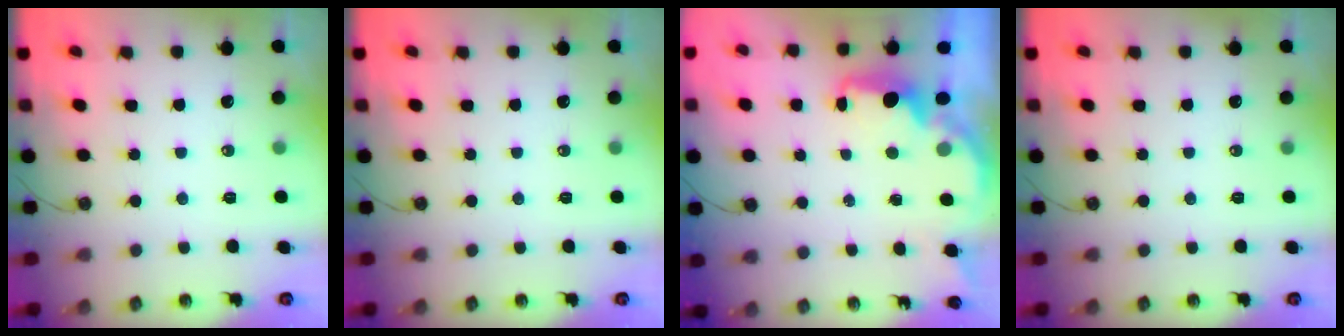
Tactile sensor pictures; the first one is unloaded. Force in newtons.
{"total": 0.0}
{"total": 2.8, "press": 2.7, "slide": 0.9}
{"total": 0.0}